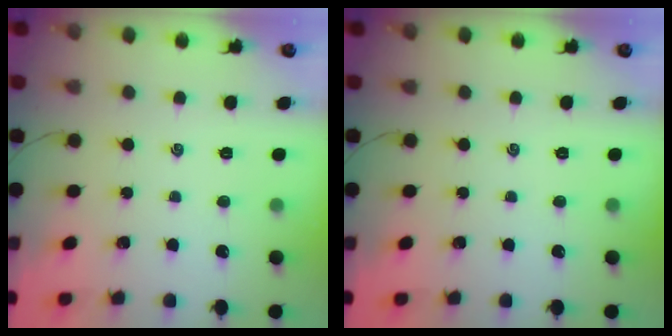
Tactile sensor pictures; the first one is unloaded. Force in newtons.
{"total": 0.0}